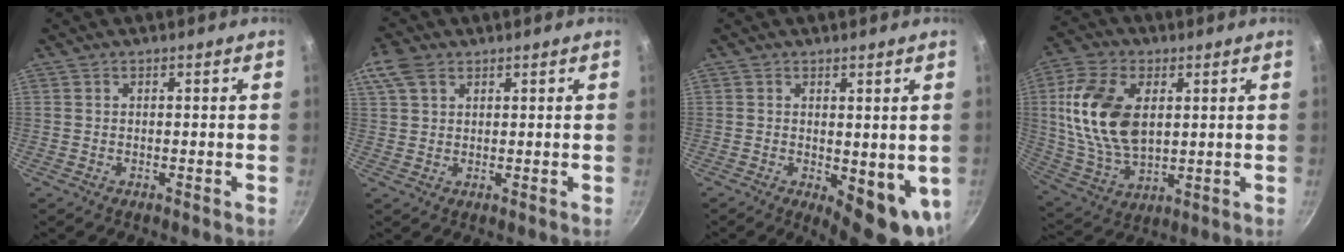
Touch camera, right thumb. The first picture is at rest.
{"total": 5.2, "force": [2.7, 3.3, 3.0], "torque": [-0.059, 0.007, 0.051]}
{"total": 8.8, "force": [-0.3, 3.8, 8.0], "torque": [-0.086, -0.014, 0.005]}
{"total": 17.2, "force": [3.2, 10.4, 13.3], "torque": [-0.243, -0.008, 0.067]}